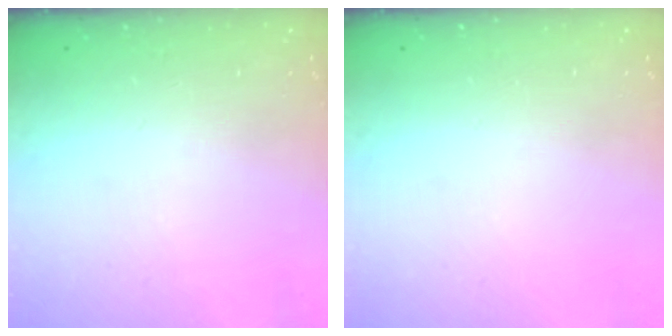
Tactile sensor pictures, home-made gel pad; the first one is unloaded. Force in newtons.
{"total": 0.0}